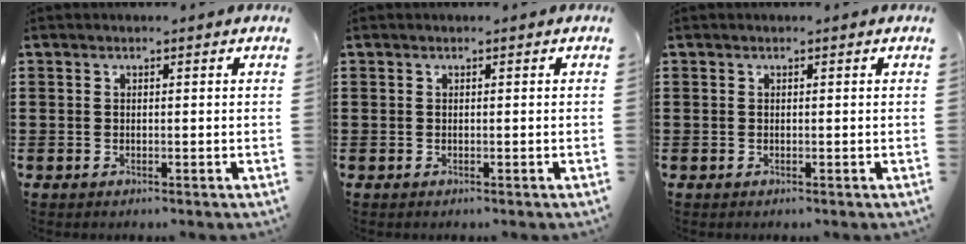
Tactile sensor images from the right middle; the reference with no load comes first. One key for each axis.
{"total": 0.0}
{"total": 0.0}